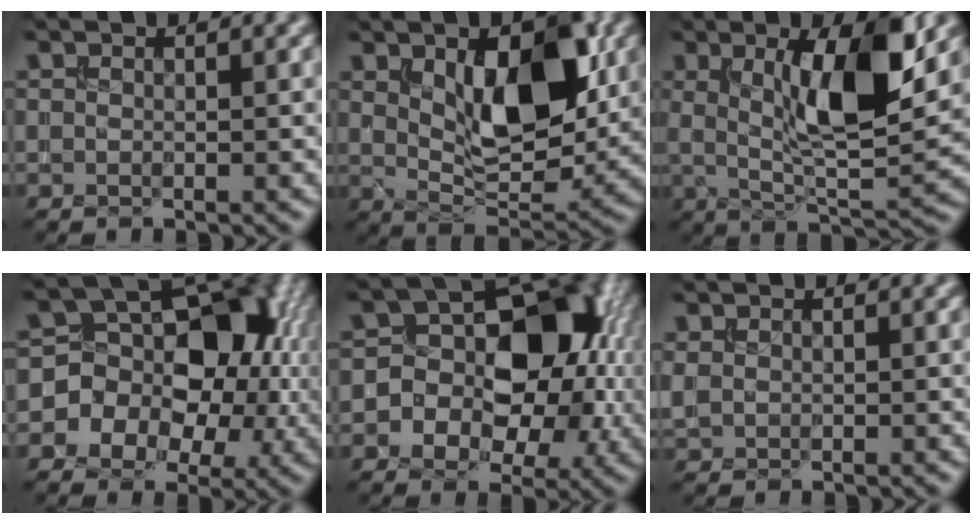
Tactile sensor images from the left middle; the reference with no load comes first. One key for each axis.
{"total": 9.4, "fx": 2.4, "fy": 4.5, "fz": 7.9, "tx": -0.128, "ty": -0.006, "tz": 0.043}
{"total": 8.8, "fx": 2.2, "fy": 2.4, "fz": 8.2, "tx": -0.138, "ty": -0.014, "tz": 0.041}
{"total": 10.6, "fx": -0.9, "fy": 8.5, "fz": 6.3, "tx": -0.046, "ty": 0.005, "tz": -0.038}
{"total": 11.1, "fx": -0.6, "fy": 8.1, "fz": 7.6, "tx": -0.059, "ty": 0.015, "tz": -0.028}
{"total": 0.9, "fx": 0.4, "fy": 0.6, "fz": 0.5, "tx": -0.016, "ty": 0.000, "tz": 0.012}